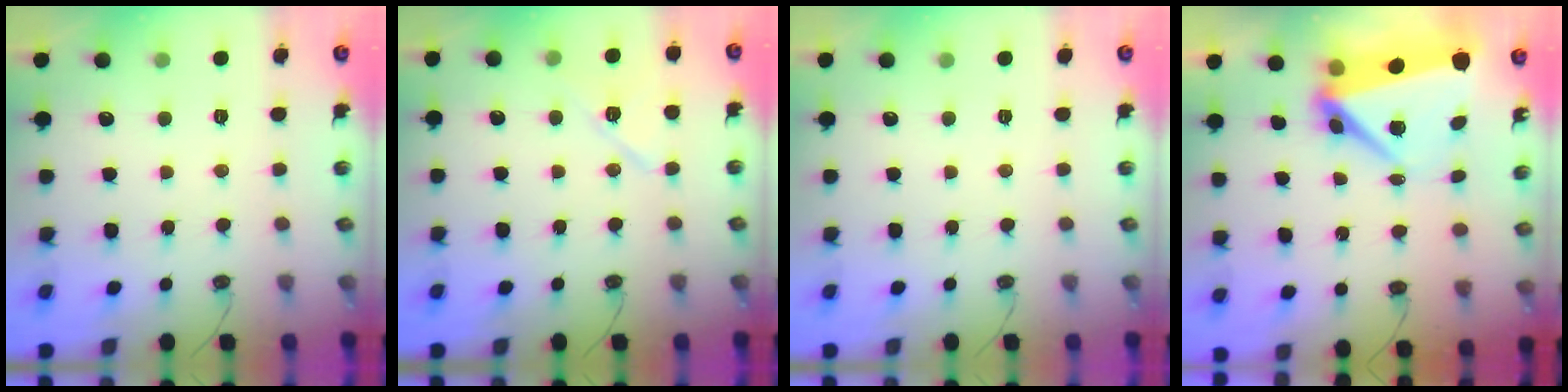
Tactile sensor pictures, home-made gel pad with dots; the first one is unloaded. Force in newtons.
{"total": 10.0, "press": 9.9, "slide": 1.2}
{"total": 1.3, "press": 0.5, "slide": 1.2}
{"total": 8.3, "press": 8.2, "slide": 1.2}